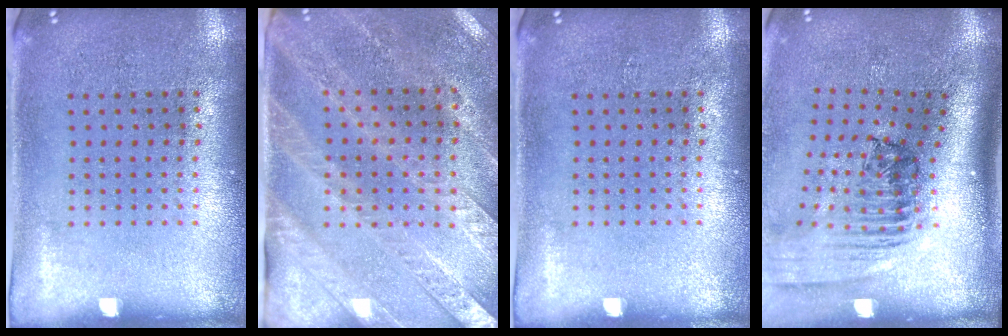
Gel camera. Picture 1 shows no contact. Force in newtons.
{"total": 2.7, "press": 2.4, "slide": 1.2}
{"total": 0.0}
{"total": 2.6, "press": 1.7, "slide": 1.9}